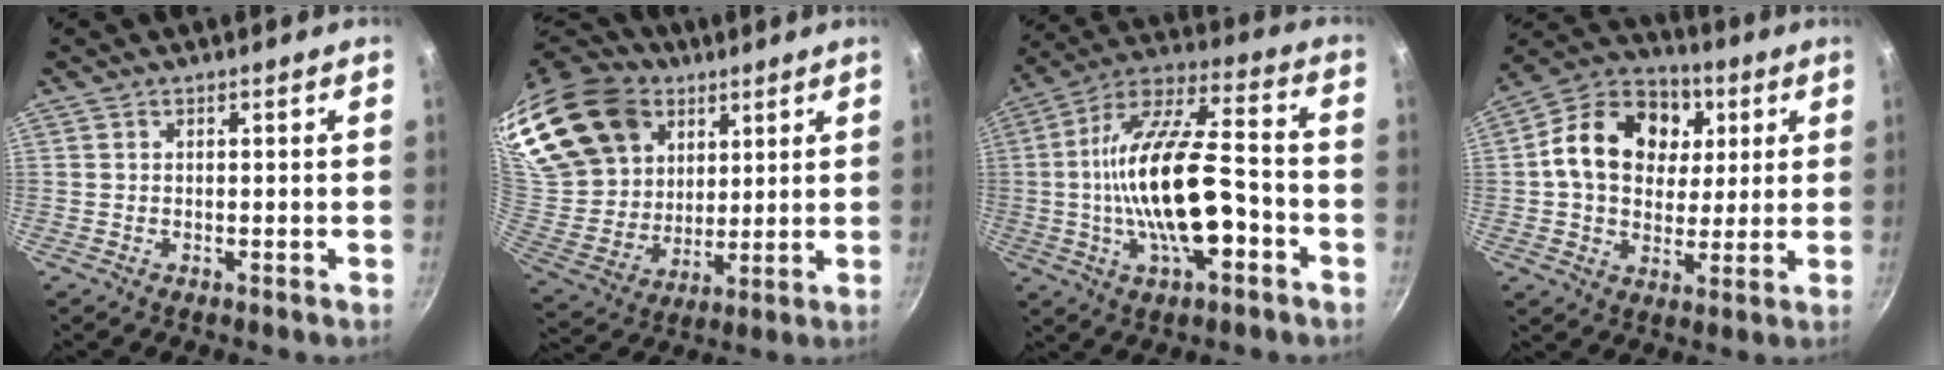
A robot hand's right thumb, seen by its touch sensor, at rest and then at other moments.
{"total": 29.4, "force": [16.1, 20.8, 13.2], "torque": [-0.293, -0.018, 0.314]}
{"total": 21.0, "force": [-4.3, 8.6, 18.7], "torque": [-0.326, 0.037, -0.083]}
{"total": 18.2, "force": [4.0, 13.9, 11.1], "torque": [-0.168, 0.012, 0.053]}